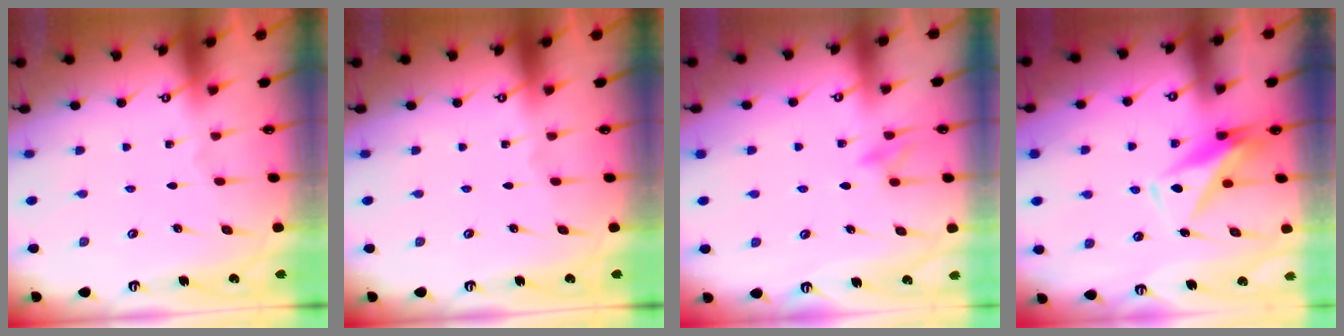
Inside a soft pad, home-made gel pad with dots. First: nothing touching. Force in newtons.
{"total": 0.0}
{"total": 10.2, "press": 10.2, "slide": 1.1}
{"total": 9.6, "press": 9.5, "slide": 1.3}